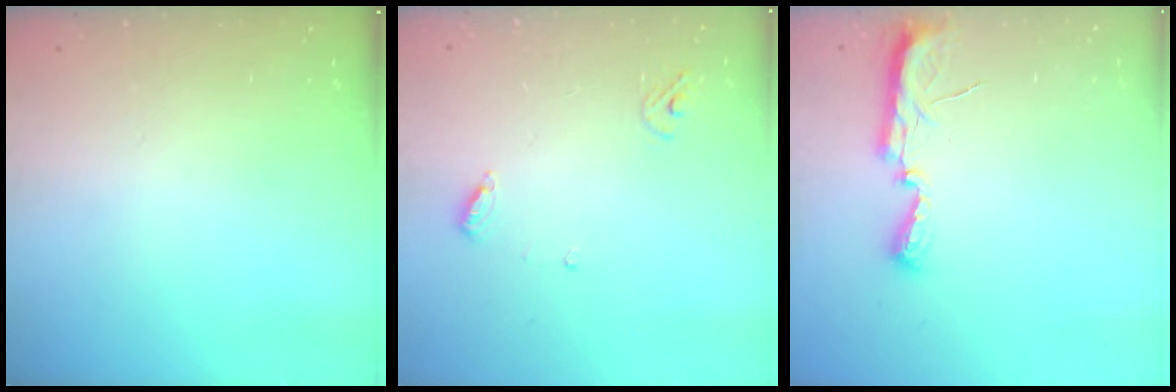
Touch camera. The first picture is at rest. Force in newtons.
{"total": 3.6, "press": 3.6, "slide": 0.3}
{"total": 7.7, "press": 7.6, "slide": 1.0}